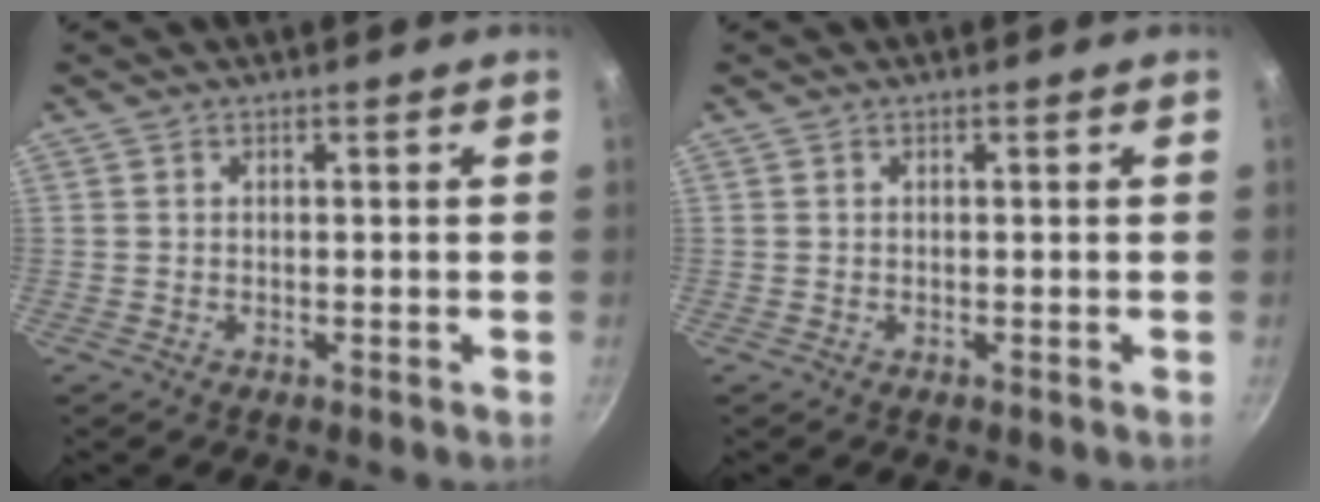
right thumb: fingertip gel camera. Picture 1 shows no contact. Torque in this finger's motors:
{"motor_torque": [-0.39, 0.04, -0.04, 0.29, 0.00]}